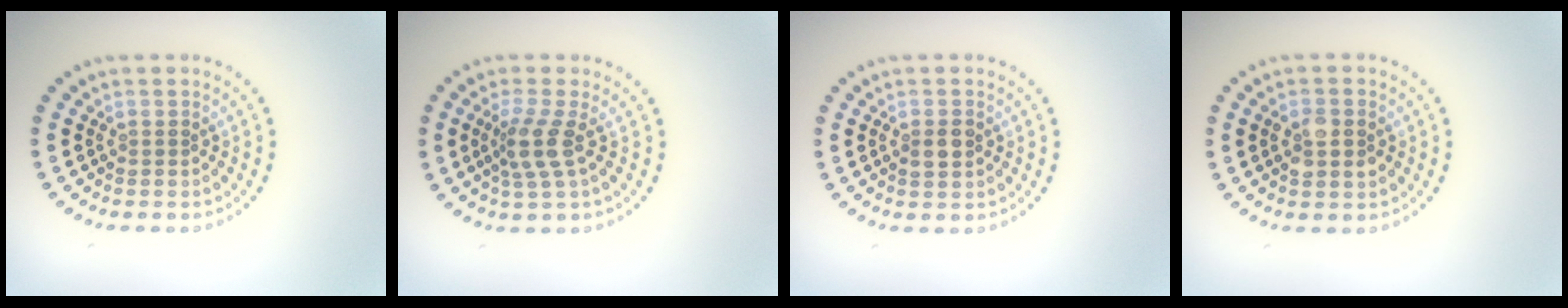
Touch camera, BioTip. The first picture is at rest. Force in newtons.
{"total": 2.7, "press": 2.0, "slide": 1.8}
{"total": 1.6, "press": 1.6, "slide": 0.1}
{"total": 2.8, "press": 2.8, "slide": 0.2}